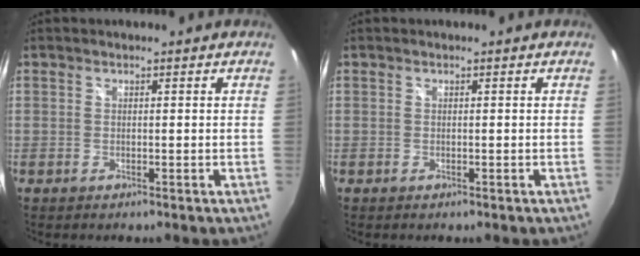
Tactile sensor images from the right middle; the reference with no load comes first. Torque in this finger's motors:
{"motor_torque": [0.00, 0.00, -0.01, 0.01]}